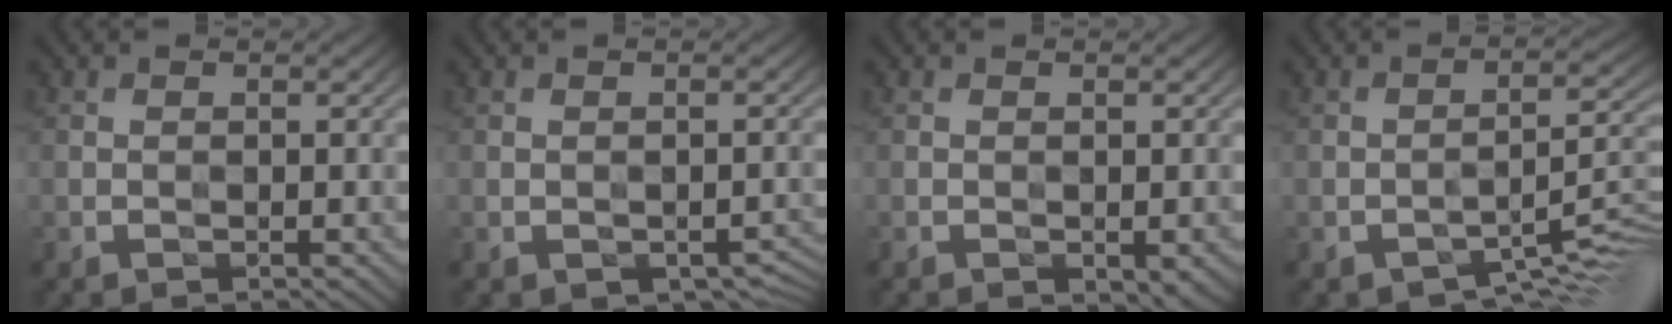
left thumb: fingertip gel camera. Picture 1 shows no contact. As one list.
[{"total": 2.6, "force": [-1.2, 1.5, 1.7], "torque": [-0.025, -0.011, -0.008]}, {"total": 2.2, "force": [-1.2, 1.1, 1.6], "torque": [-0.027, -0.008, -0.012]}, {"total": 5.6, "force": [-3.6, 1.9, 3.9], "torque": [-0.051, 0.004, -0.056]}]